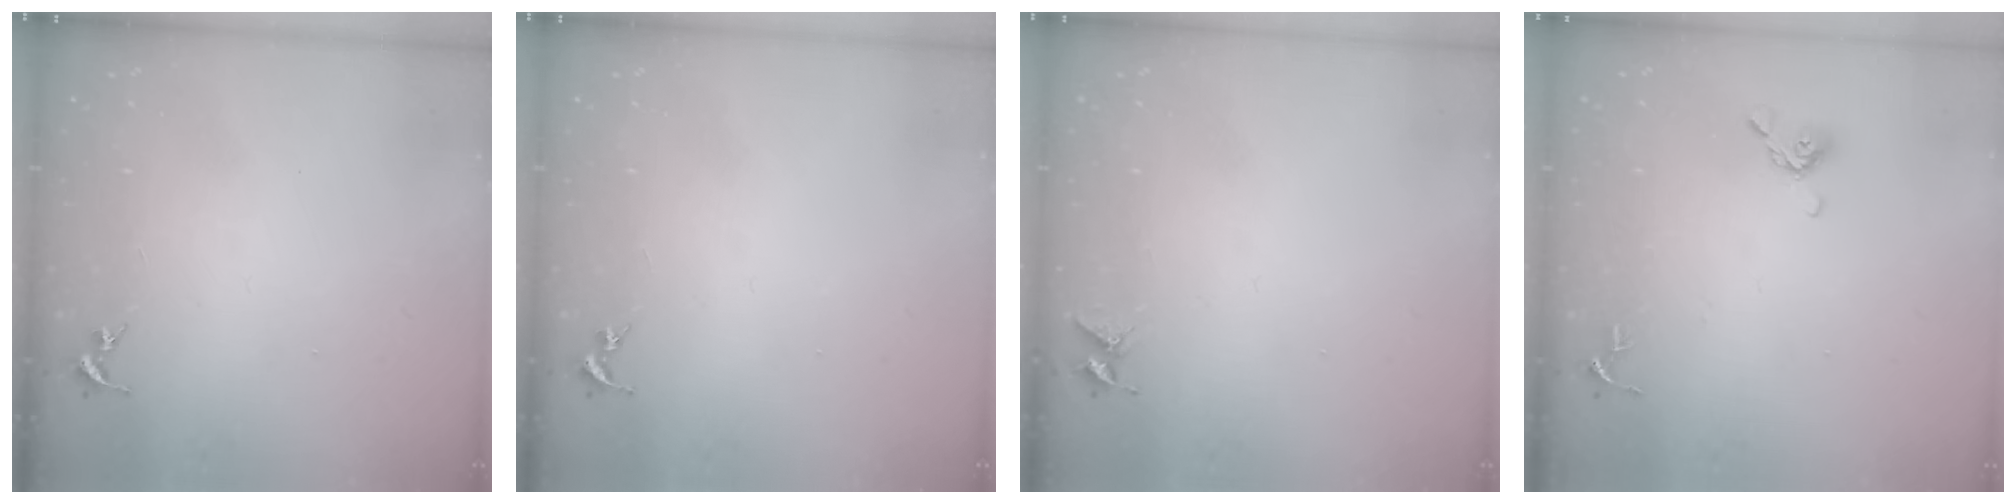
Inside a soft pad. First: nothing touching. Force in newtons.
{"total": 0.0}
{"total": 3.7, "press": 3.7, "slide": 0.3}
{"total": 7.2, "press": 6.8, "slide": 2.4}